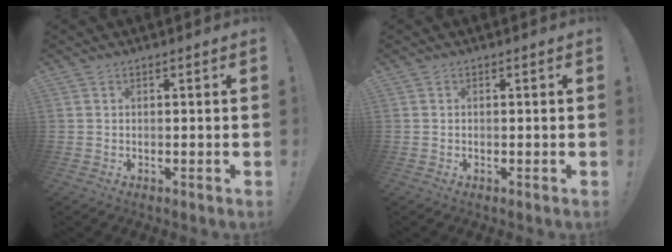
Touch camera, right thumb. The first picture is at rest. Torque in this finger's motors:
{"motor_torque": [-0.16, -0.06, 0.12, -0.04, 0.00]}